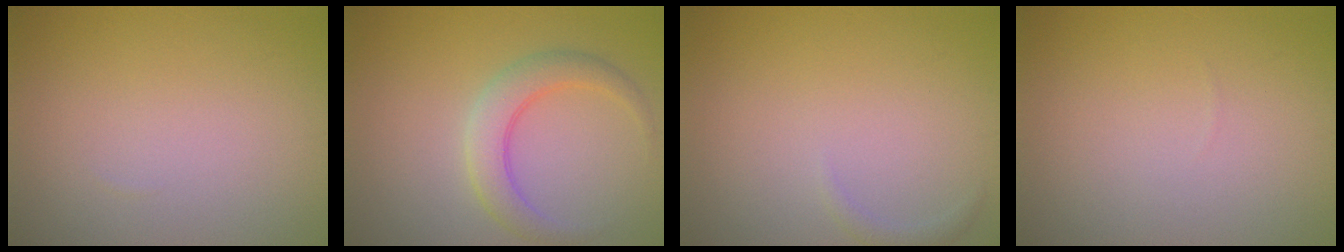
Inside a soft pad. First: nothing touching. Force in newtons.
{"total": 3.4, "press": 3.4, "slide": 0.1}
{"total": 0.8, "press": 0.8, "slide": 0.0}
{"total": 0.0}